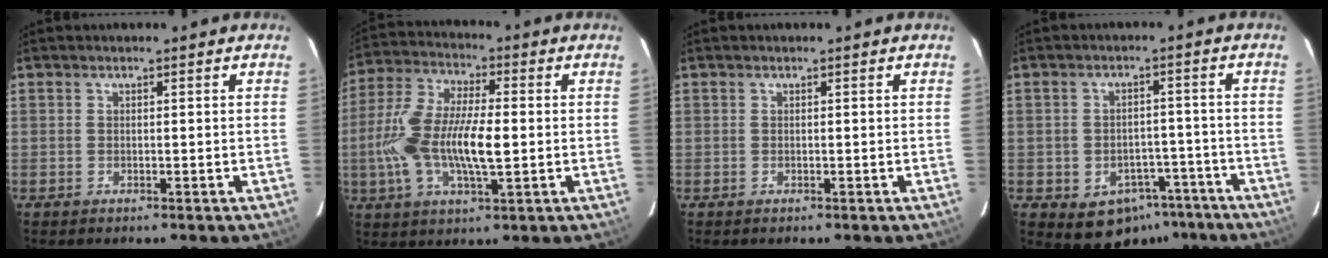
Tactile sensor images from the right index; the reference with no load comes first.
{"total": 15.1, "force": [-1.6, 5.5, 14.0], "torque": [-0.288, 0.003, -0.034]}
{"total": 0.0}
{"total": 9.6, "force": [-5.8, 7.0, 3.1], "torque": [-0.056, 0.031, -0.048]}